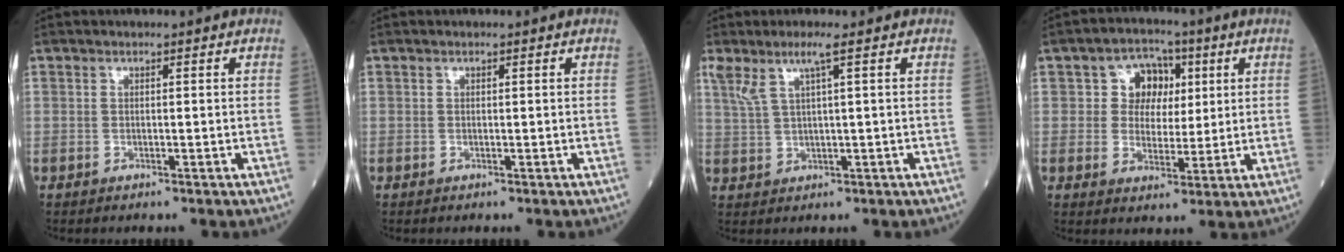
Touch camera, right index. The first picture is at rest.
{"total": 0.0}
{"total": 4.5, "force": [2.6, -0.1, 3.7], "torque": [-0.085, 0.010, 0.058]}
{"total": 6.6, "force": [1.8, 5.6, 3.0], "torque": [-0.044, 0.021, 0.033]}